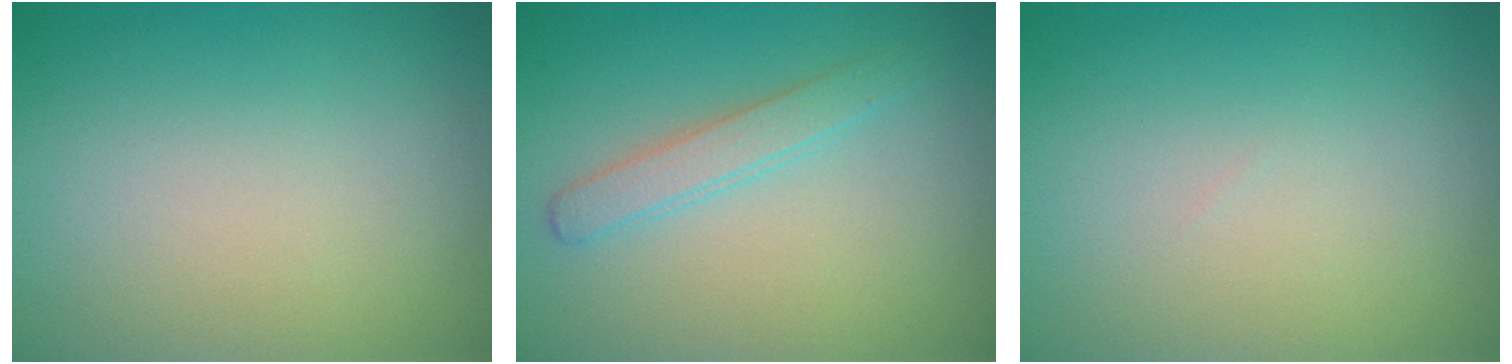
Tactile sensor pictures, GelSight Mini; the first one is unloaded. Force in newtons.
{"total": 1.9, "press": 1.9, "slide": 0.1}
{"total": 0.0}